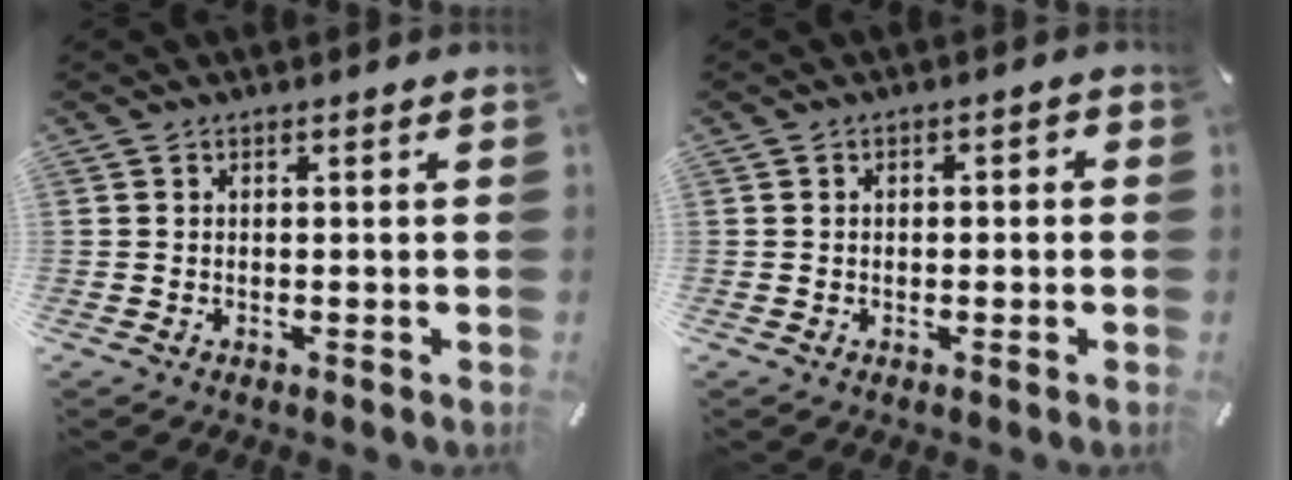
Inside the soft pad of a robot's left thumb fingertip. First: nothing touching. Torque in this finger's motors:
{"motor_torque": [-0.13, -0.10, -0.04, 0.10, 0.01]}